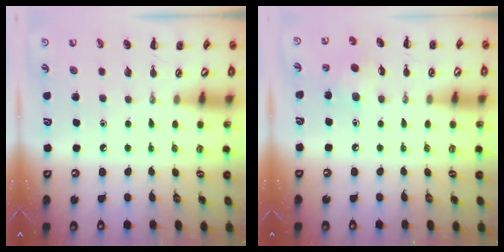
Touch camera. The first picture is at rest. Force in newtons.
{"total": 5.0, "press": 5.0, "slide": 0.7}